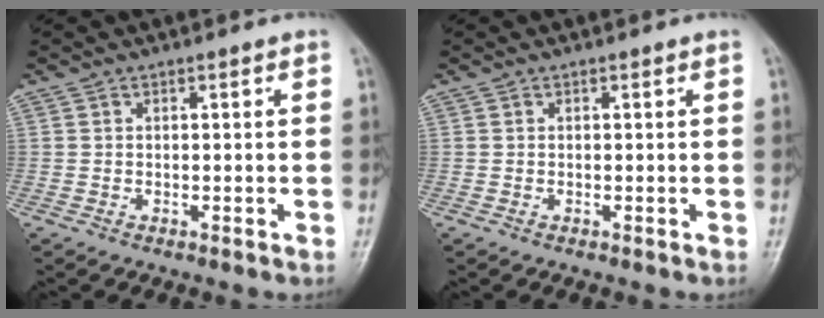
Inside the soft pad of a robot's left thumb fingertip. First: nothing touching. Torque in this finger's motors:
{"motor_torque": [0.00, 0.00, 0.09, 0.08, 0.00]}